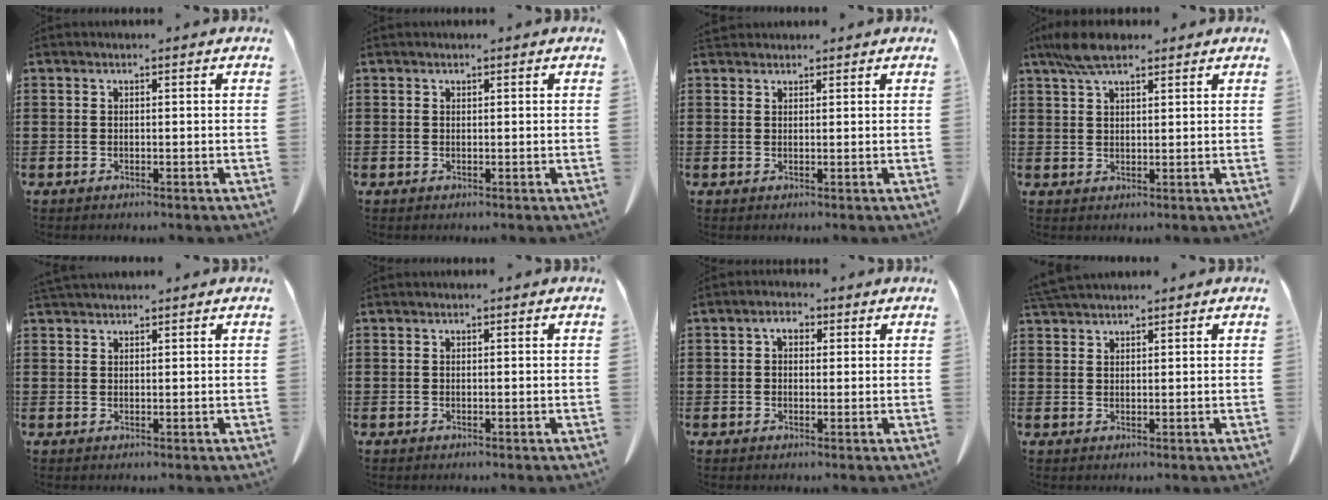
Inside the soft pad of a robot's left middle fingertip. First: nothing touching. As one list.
[{"total": 0.0}, {"total": 1.4, "force": [1.3, 0.5, 0.1], "torque": [-0.006, 0.002, 0.026]}, {"total": 5.8, "force": [4.1, 1.6, 3.7], "torque": [-0.083, 0.000, 0.076]}, {"total": 1.4, "force": [1.4, 0.2, 0.2], "torque": [-0.008, 0.000, 0.028]}, {"total": 0.0}, {"total": 1.8, "force": [0.3, 1.4, 1.0], "torque": [-0.025, 0.008, 0.004]}, {"total": 2.7, "force": [2.6, 0.3, 0.8], "torque": [-0.022, -0.001, 0.050]}]